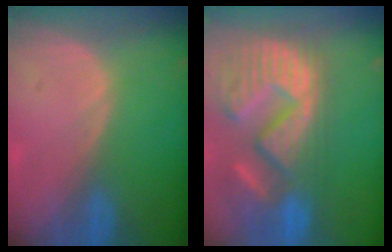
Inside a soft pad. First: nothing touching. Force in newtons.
{"total": 15.4, "press": 12.6, "slide": 8.8}